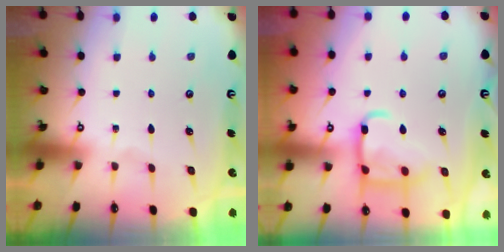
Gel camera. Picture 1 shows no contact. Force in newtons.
{"total": 13.8, "press": 13.8, "slide": 1.3}